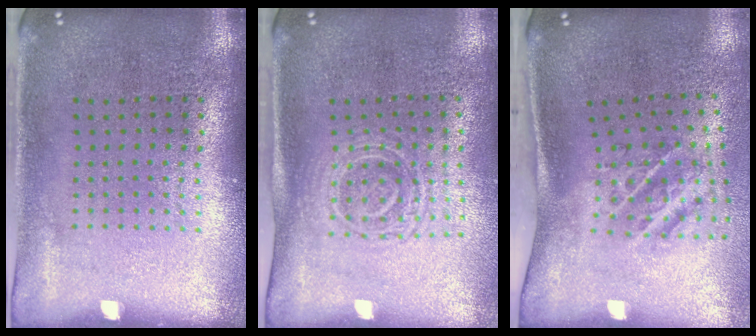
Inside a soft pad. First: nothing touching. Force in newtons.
{"total": 1.6, "press": 1.3, "slide": 0.9}
{"total": 2.2, "press": 1.3, "slide": 1.9}